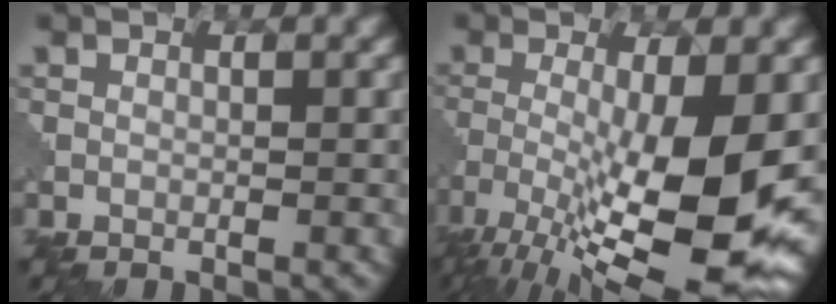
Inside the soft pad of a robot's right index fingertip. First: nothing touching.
{"total": 13.4, "force": [-4.4, 3.7, 12.1], "torque": [-0.217, -0.029, -0.068]}